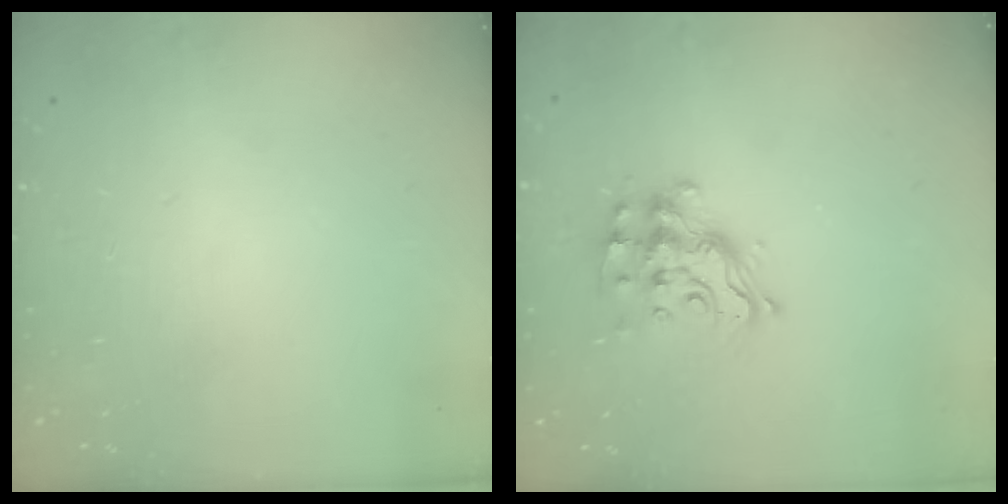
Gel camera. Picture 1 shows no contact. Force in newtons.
{"total": 13.4, "press": 13.3, "slide": 0.9}